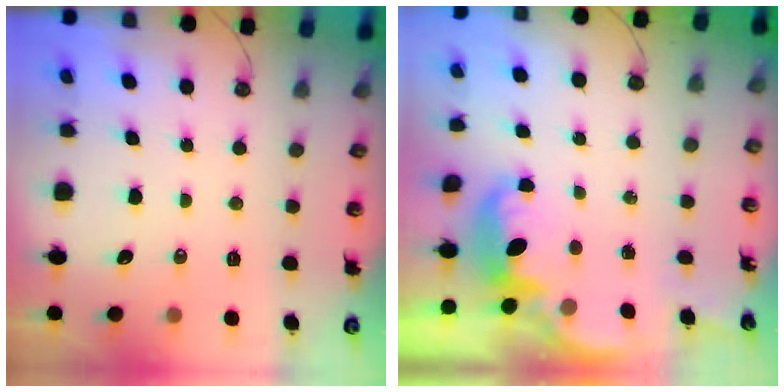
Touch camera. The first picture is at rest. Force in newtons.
{"total": 2.6, "press": 2.6, "slide": 0.6}